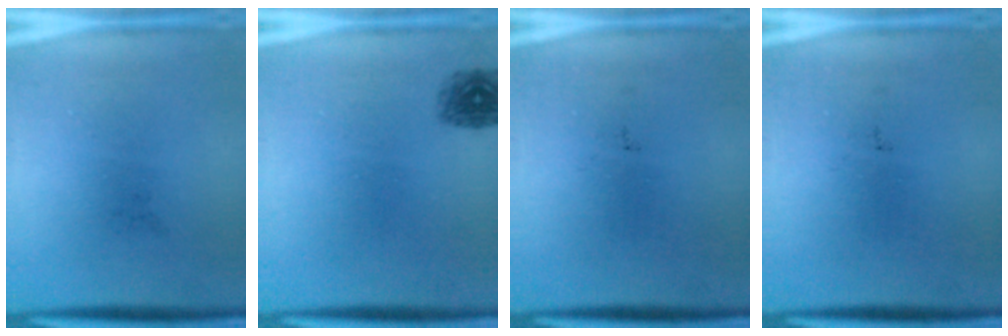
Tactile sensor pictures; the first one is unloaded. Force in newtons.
{"total": 1.6}
{"total": 0.0}
{"total": 0.0}